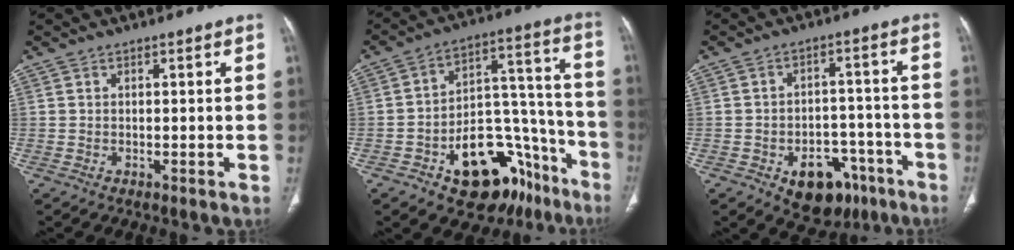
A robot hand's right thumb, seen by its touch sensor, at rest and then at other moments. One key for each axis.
{"total": 21.7, "fx": -11.6, "fy": 12.3, "fz": 13.5, "tx": -0.132, "ty": 0.107, "tz": -0.164}
{"total": 11.9, "fx": -6.4, "fy": 7.8, "fz": 6.2, "tx": -0.046, "ty": 0.046, "tz": -0.080}